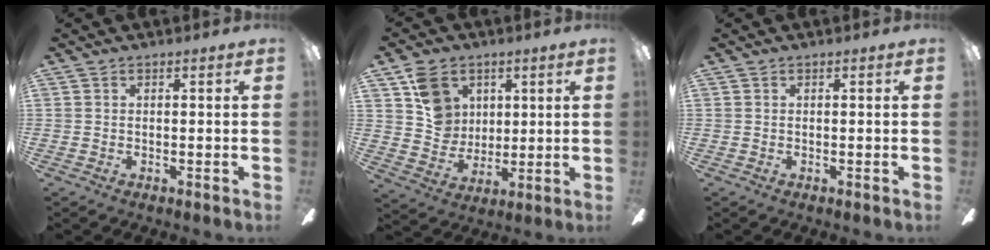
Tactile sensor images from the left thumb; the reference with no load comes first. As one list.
[{"total": 10.5, "force": [5.1, 8.5, 3.5], "torque": [-0.070, -0.009, 0.104]}, {"total": 0.0}]